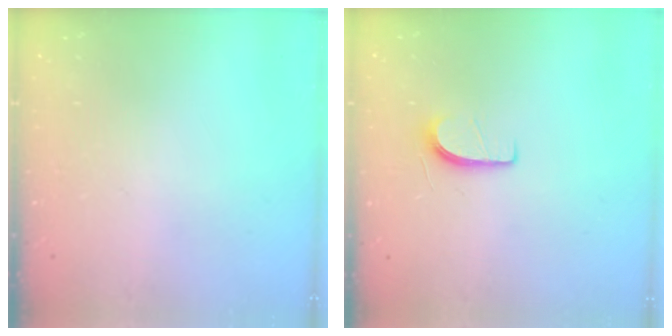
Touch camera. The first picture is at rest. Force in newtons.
{"total": 5.6, "press": 5.6, "slide": 0.7}